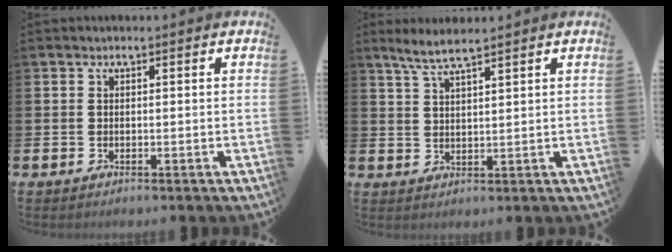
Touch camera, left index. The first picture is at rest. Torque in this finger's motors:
{"motor_torque": [0.17, -0.38, 0.49, 0.16]}